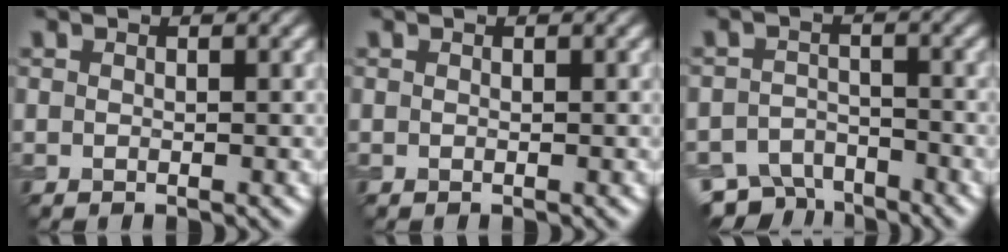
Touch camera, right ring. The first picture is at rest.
{"total": 0.0}
{"total": 5.4, "force": [-4.2, 2.8, 1.8], "torque": [-0.027, -0.009, -0.081]}